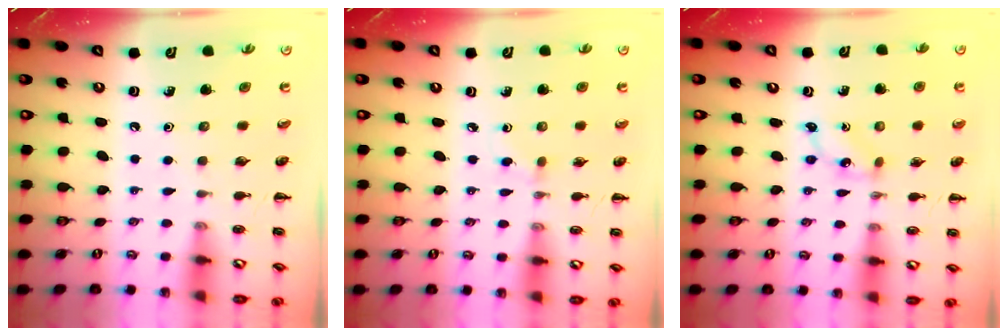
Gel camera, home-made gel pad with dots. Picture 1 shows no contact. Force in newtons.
{"total": 2.0, "press": 1.7, "slide": 1.0}
{"total": 1.4, "press": 1.4, "slide": 0.3}